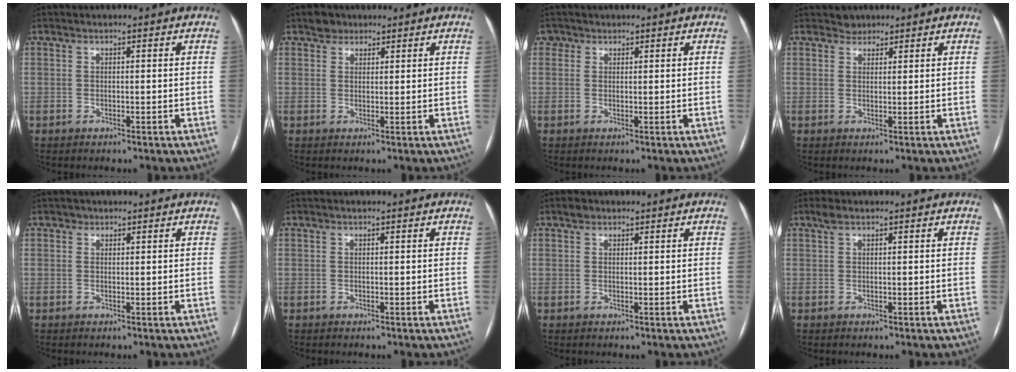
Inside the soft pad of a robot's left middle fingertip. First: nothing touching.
{"total": 2.1, "force": [1.6, 1.4, 0.2], "torque": [-0.005, 0.005, 0.025]}
{"total": 1.4, "force": [0.8, 1.2, -0.1], "torque": [0.009, 0.003, 0.010]}
{"total": 1.6, "force": [1.3, 0.8, -0.3], "torque": [0.006, 0.002, 0.019]}
{"total": 0.5, "force": [0.4, 0.4, 0.0], "torque": [0.000, -0.002, 0.006]}
{"total": 0.0}
{"total": 1.1, "force": [0.9, 0.7, 0.3], "torque": [-0.007, 0.006, 0.015]}
{"total": 1.1, "force": [0.8, 0.2, 0.7], "torque": [-0.021, 0.013, 0.020]}